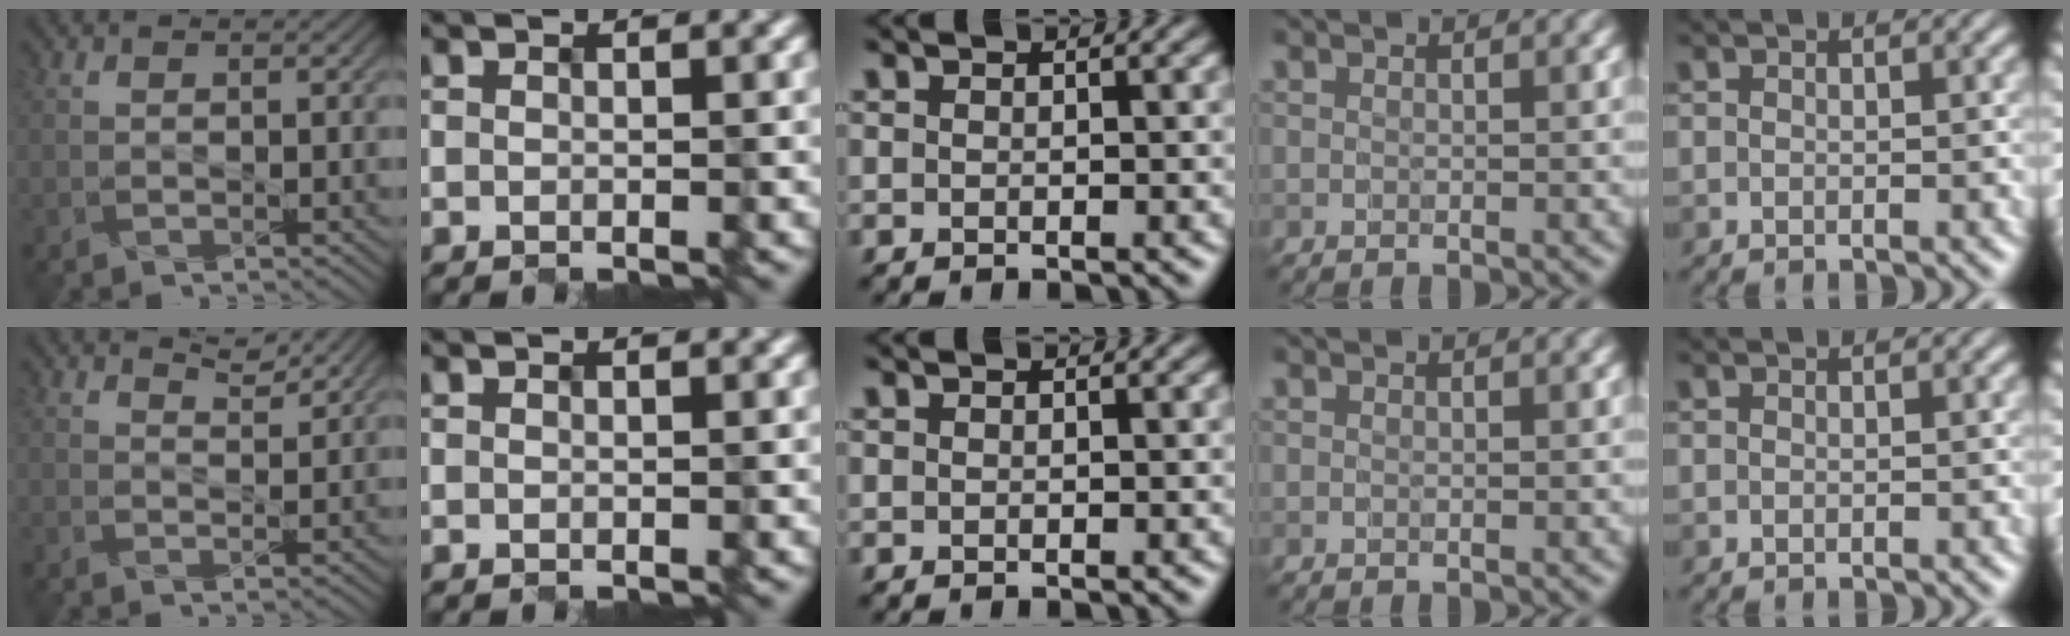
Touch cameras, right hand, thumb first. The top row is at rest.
{"thumb": {"total": 2.4, "force": [2.4, 0.3, 0.4], "torque": [-0.005, -0.009, 0.045]}}